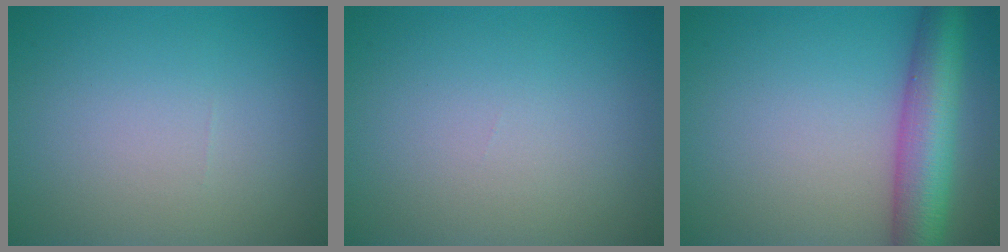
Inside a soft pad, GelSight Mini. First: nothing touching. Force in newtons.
{"total": 0.0}
{"total": 7.5, "press": 7.5, "slide": 0.1}